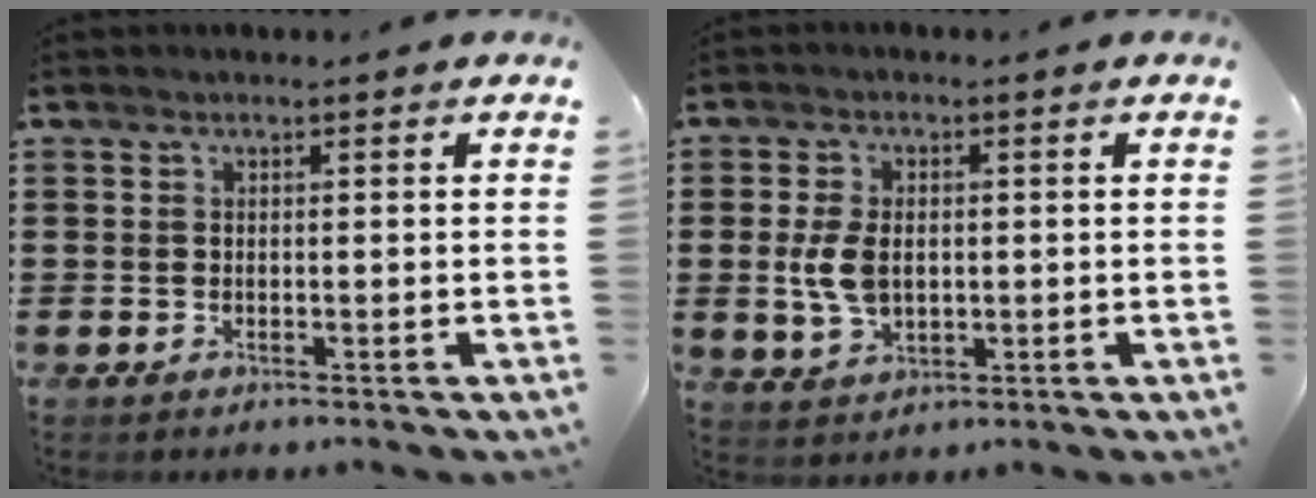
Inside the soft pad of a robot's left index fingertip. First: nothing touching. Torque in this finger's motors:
{"motor_torque": [0.93, 0.12, 0.42, 0.10]}